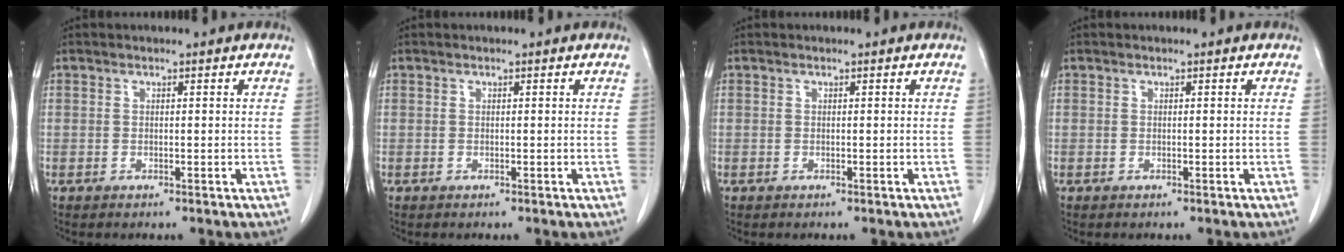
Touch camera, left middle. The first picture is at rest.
{"total": 0.0}
{"total": 0.0}
{"total": 0.0}